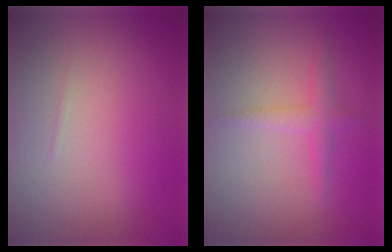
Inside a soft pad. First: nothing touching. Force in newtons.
{"total": 1.7, "press": 1.7, "slide": 0.0}